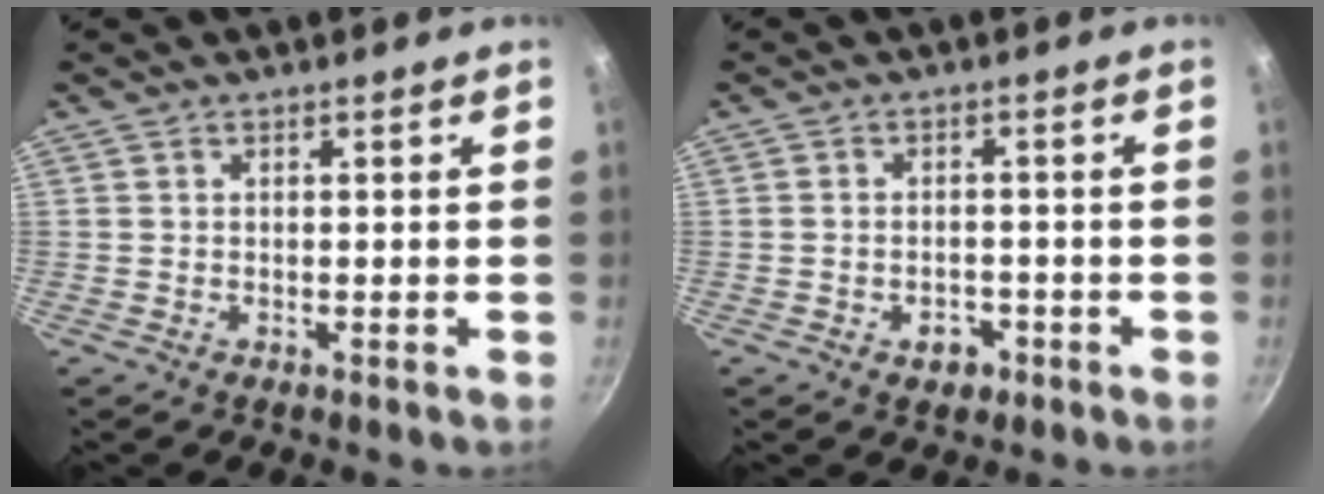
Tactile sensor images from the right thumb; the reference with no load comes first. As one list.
[{"total": 3.5, "force": [-1.8, 2.4, 1.8], "torque": [-0.017, 0.015, -0.021]}]